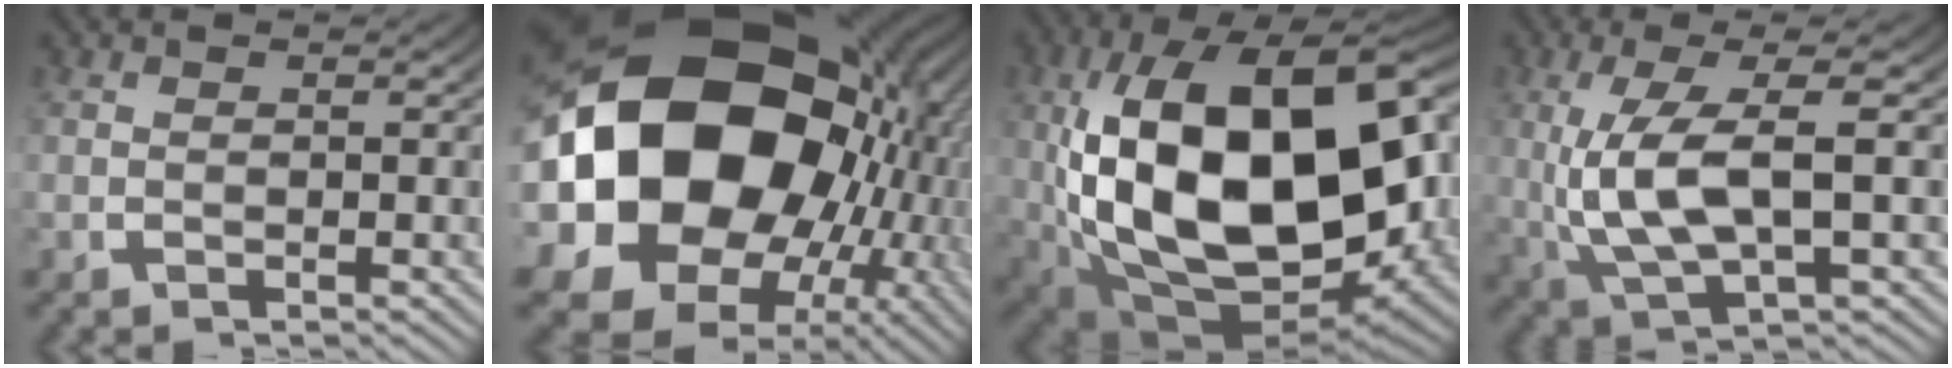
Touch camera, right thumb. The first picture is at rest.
{"total": 32.7, "force": [-0.3, 22.4, 23.8], "torque": [-0.444, -0.079, 0.026]}
{"total": 27.9, "force": [-1.8, 17.0, 22.0], "torque": [-0.425, -0.074, 0.018]}
{"total": 9.2, "force": [-0.5, 4.4, 8.0], "torque": [-0.188, -0.019, 0.008]}